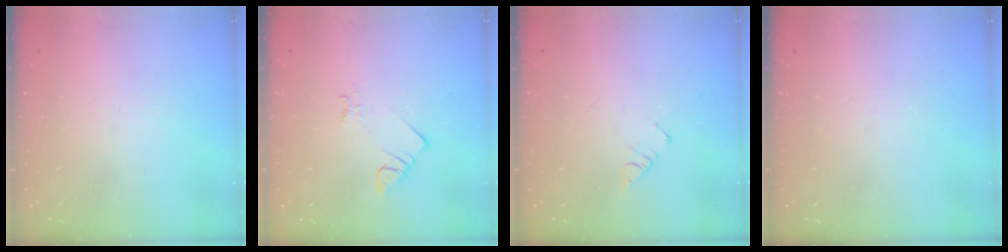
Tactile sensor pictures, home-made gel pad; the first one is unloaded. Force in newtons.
{"total": 2.1, "press": 2.0, "slide": 0.5}
{"total": 4.0, "press": 4.0, "slide": 0.4}
{"total": 0.0}